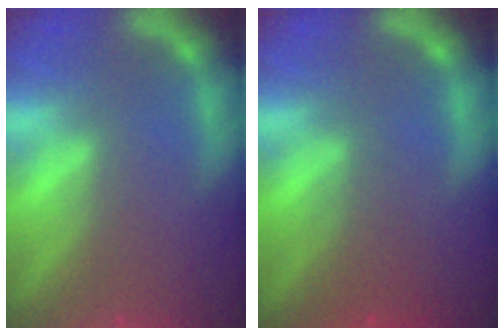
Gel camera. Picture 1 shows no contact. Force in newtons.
{"total": 2.4}